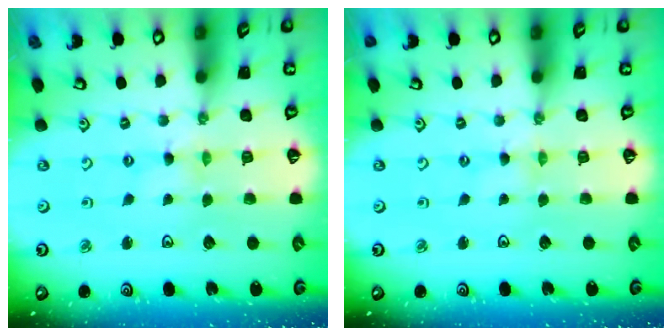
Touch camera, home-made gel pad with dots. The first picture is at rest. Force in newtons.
{"total": 0.0}